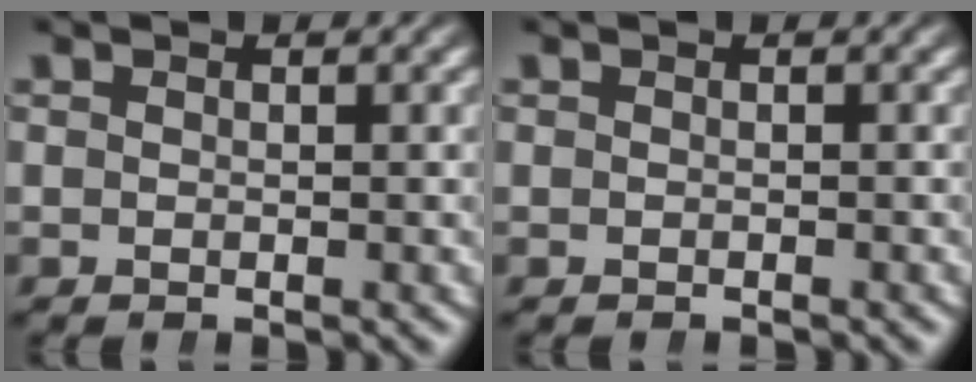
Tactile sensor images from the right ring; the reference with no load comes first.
{"total": 0.6, "force": [-0.4, -0.2, -0.2], "torque": [0.005, -0.005, -0.003]}